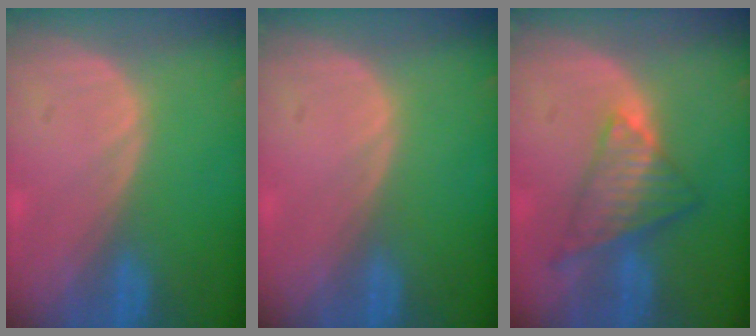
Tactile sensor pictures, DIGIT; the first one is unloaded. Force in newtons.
{"total": 0.0}
{"total": 7.6, "press": 6.4, "slide": 4.0}